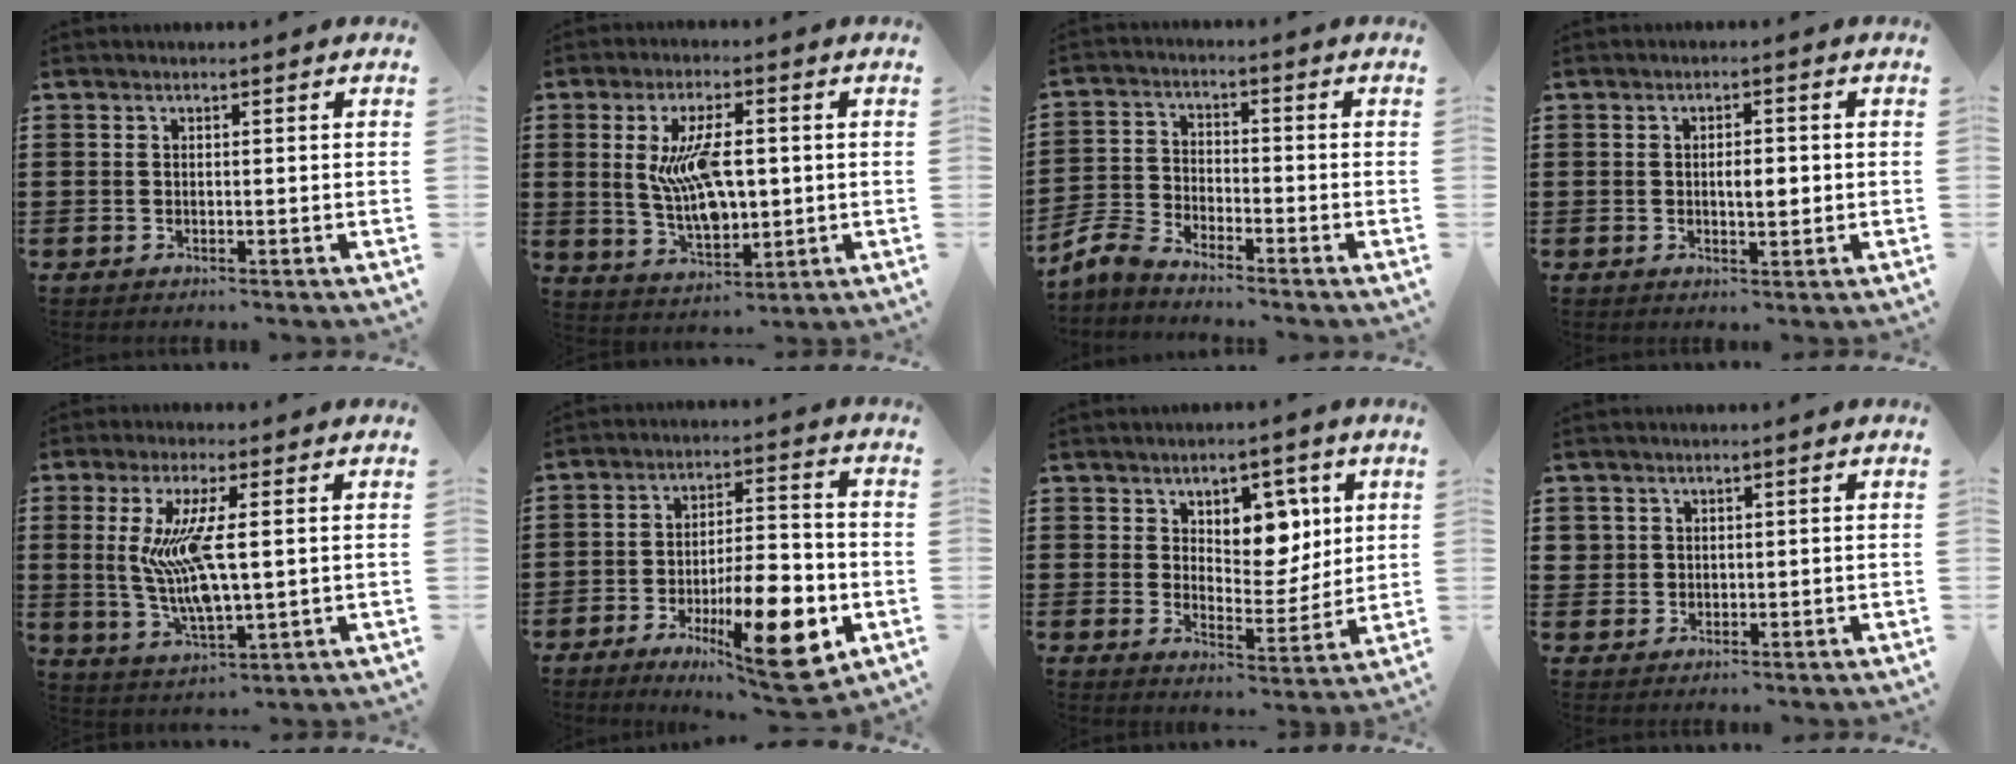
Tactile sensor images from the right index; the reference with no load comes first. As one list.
[{"total": 9.6, "force": [1.1, 4.2, 8.5], "torque": [-0.168, -0.004, 0.013]}, {"total": 4.8, "force": [-4.6, 0.5, 1.2], "torque": [-0.053, -0.007, -0.101]}, {"total": 2.9, "force": [-0.1, 1.0, 2.7], "torque": [-0.042, -0.001, -0.005]}, {"total": 9.6, "force": [1.1, 2.3, 9.3], "torque": [-0.209, -0.018, 0.011]}, {"total": 13.6, "force": [-6.2, 4.8, 11.2], "torque": [-0.171, 0.014, -0.102]}, {"total": 6.8, "force": [3.6, 4.6, 3.5], "torque": [-0.060, -0.009, 0.057]}, {"total": 1.6, "force": [0.7, 1.4, 0.2], "torque": [-0.009, 0.006, 0.013]}]